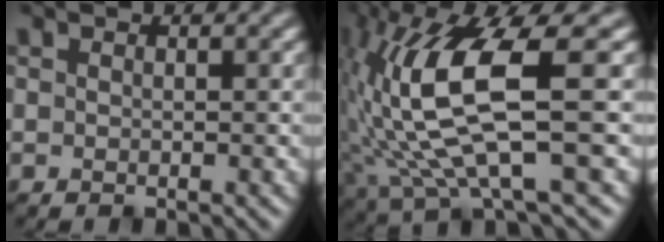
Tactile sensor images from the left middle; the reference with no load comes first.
{"total": 10.3, "force": [0.7, 2.8, 9.9], "torque": [-0.200, -0.008, 0.021]}